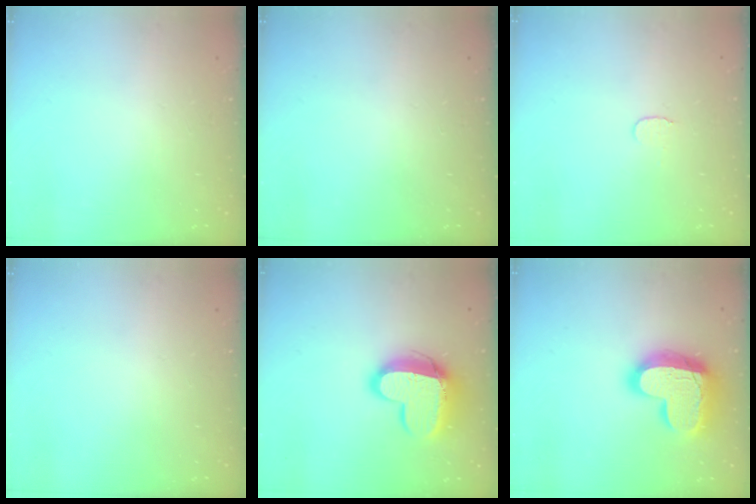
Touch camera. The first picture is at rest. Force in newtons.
{"total": 0.0}
{"total": 3.5, "press": 3.5, "slide": 0.3}
{"total": 0.0}
{"total": 14.4, "press": 14.3, "slide": 1.4}
{"total": 19.3, "press": 19.2, "slide": 1.6}